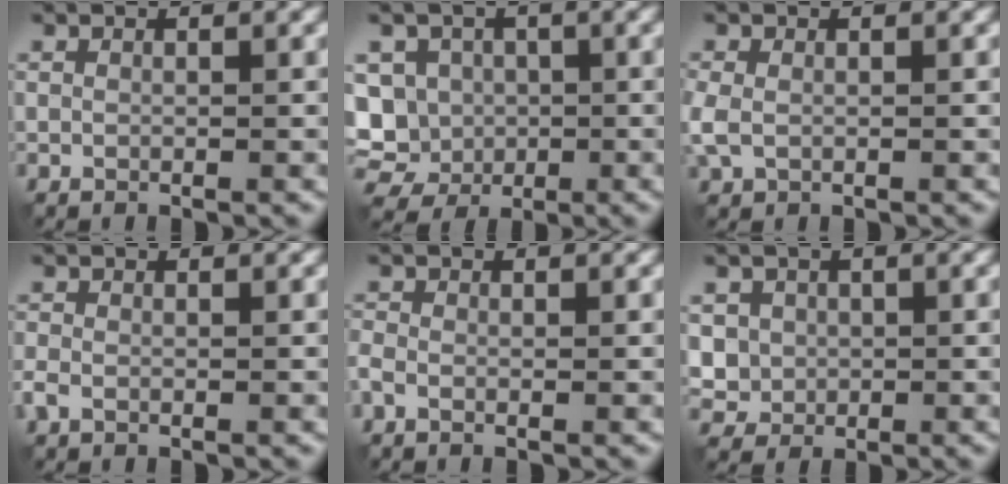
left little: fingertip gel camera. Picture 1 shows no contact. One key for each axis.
{"total": 9.1, "fx": -0.7, "fy": 8.3, "fz": 3.5, "tx": -0.082, "ty": 0.011, "tz": -0.046}
{"total": 2.2, "fx": -0.4, "fy": 1.6, "fz": 1.4, "tx": -0.045, "ty": -0.003, "tz": -0.007}
{"total": 1.4, "fx": -0.9, "fy": 0.9, "fz": 0.7, "tx": -0.017, "ty": 0.000, "tz": -0.022}
{"total": 1.1, "fx": -0.8, "fy": 0.6, "fz": 0.6, "tx": -0.018, "ty": 0.001, "tz": -0.023}
{"total": 3.0, "fx": 0.4, "fy": 2.9, "fz": 0.8, "tx": -0.018, "ty": -0.001, "tz": 0.014}